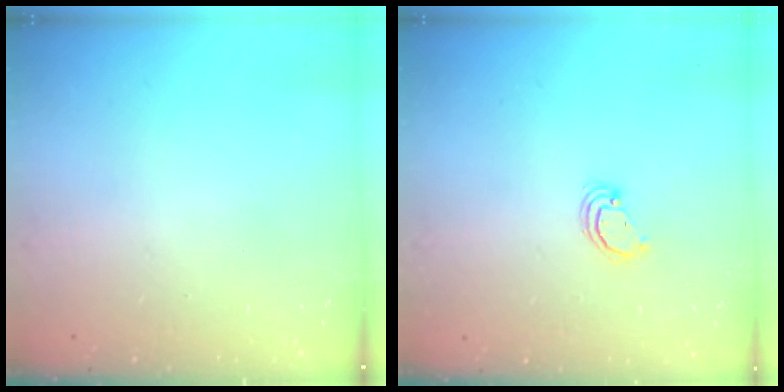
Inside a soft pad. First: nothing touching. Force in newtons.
{"total": 2.5, "press": 2.5, "slide": 0.2}